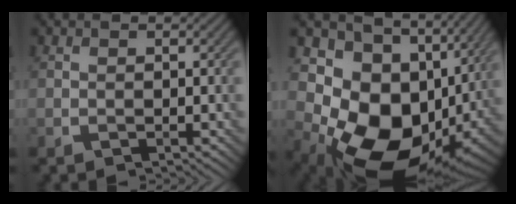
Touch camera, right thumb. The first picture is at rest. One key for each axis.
{"total": 16.6, "fx": 0.0, "fy": 12.7, "fz": 10.7, "tx": -0.189, "ty": -0.041, "tz": 0.028}